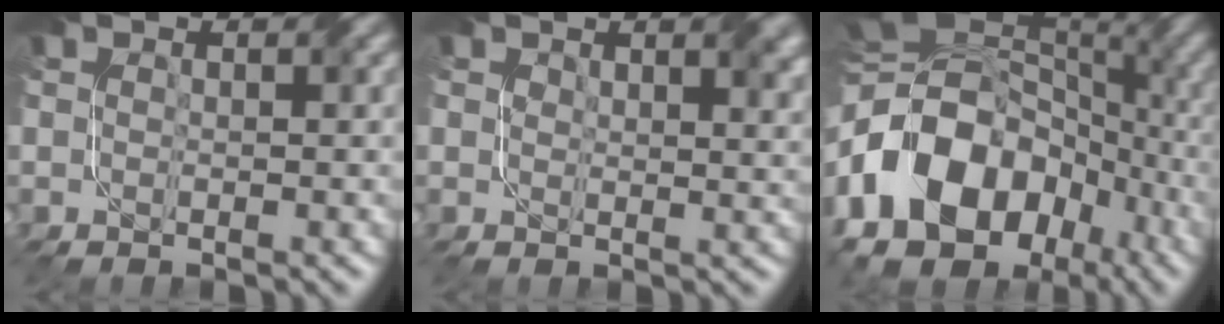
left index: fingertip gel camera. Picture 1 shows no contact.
{"total": 3.4, "force": [2.1, 1.5, 2.2], "torque": [-0.030, -0.002, 0.035]}
{"total": 18.6, "force": [-6.2, 13.5, 11.1], "torque": [-0.231, 0.005, -0.121]}